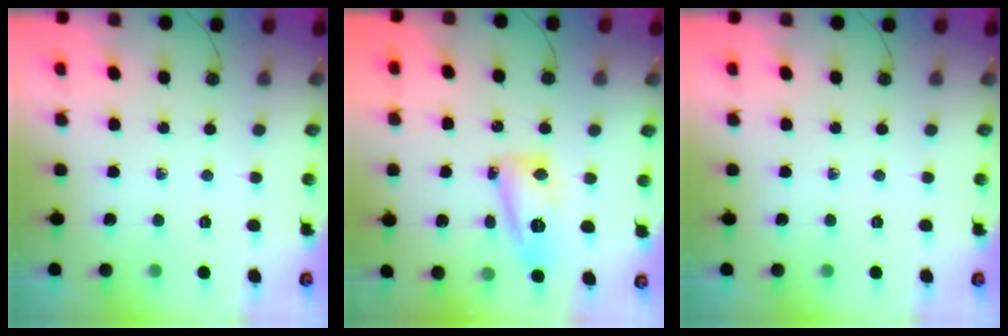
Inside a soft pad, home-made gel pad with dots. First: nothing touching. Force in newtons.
{"total": 13.0, "press": 12.9, "slide": 1.5}
{"total": 0.0}